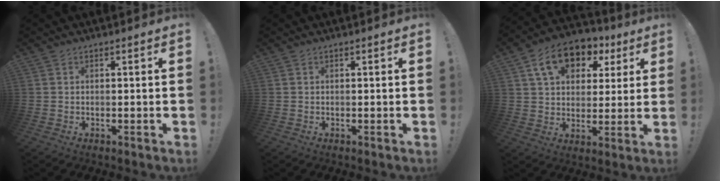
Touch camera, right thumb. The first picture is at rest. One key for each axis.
{"total": 0.0}
{"total": 14.5, "fx": 7.2, "fy": 9.9, "fz": 7.9, "tx": -0.116, "ty": -0.026, "tz": 0.133}